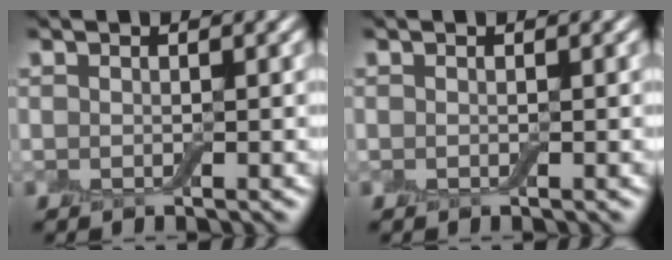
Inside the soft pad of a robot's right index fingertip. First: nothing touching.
{"total": 0.0}